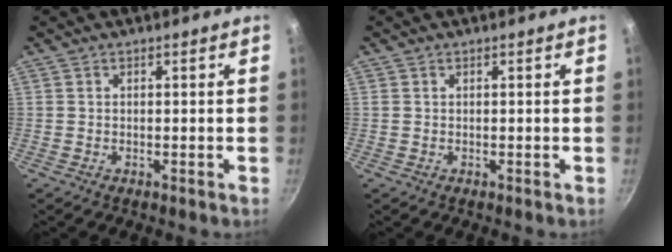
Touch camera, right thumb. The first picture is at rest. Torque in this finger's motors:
{"motor_torque": [-0.08, -0.32, -0.30, 0.13, -0.03]}